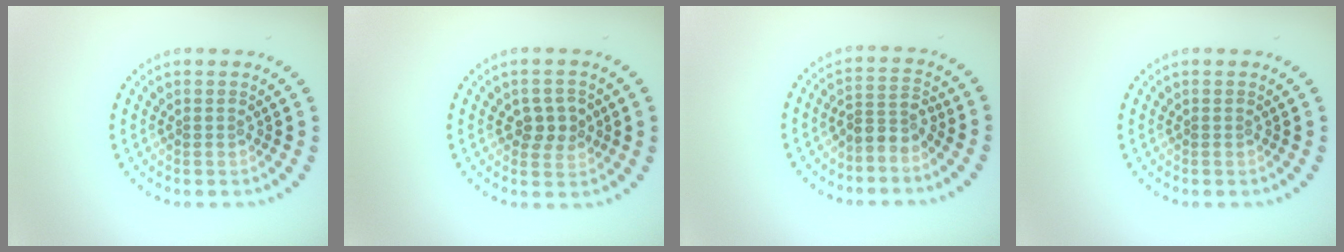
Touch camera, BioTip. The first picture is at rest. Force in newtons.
{"total": 2.4, "press": 2.3, "slide": 0.5}
{"total": 2.4, "press": 1.8, "slide": 1.6}
{"total": 0.0}